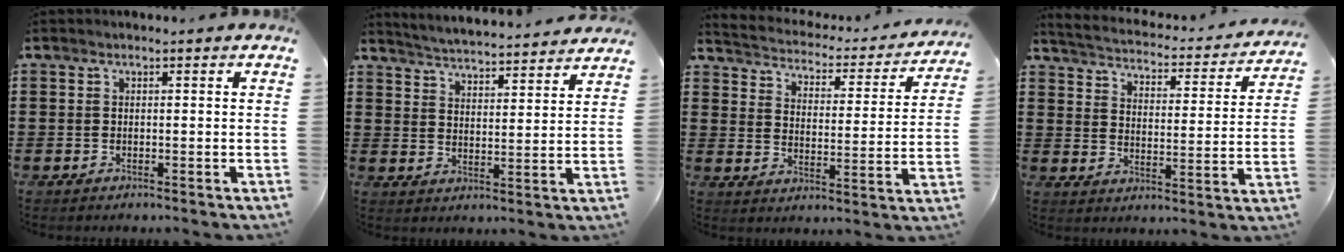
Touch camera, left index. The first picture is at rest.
{"total": 4.1, "force": [4.1, -0.5, 0.1], "torque": [-0.024, -0.034, 0.068]}
{"total": 2.6, "force": [2.5, 0.5, 0.3], "torque": [-0.026, -0.026, 0.034]}
{"total": 2.7, "force": [2.7, -0.1, 0.4], "torque": [-0.030, -0.027, 0.036]}